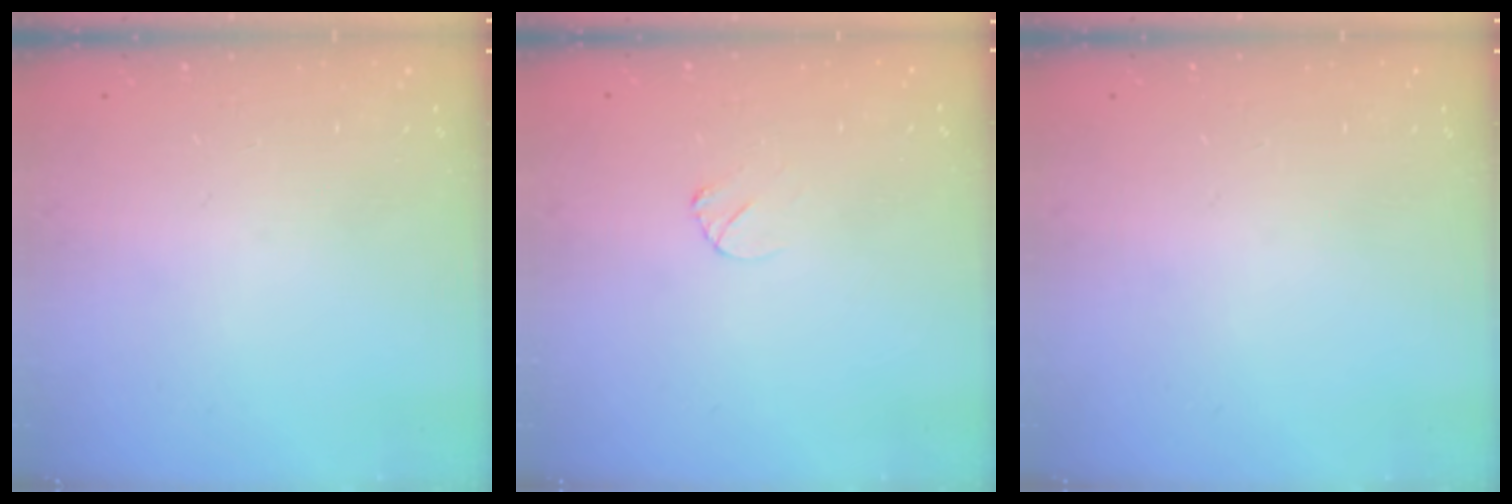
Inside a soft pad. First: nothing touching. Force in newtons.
{"total": 2.8, "press": 2.8, "slide": 0.3}
{"total": 0.0}